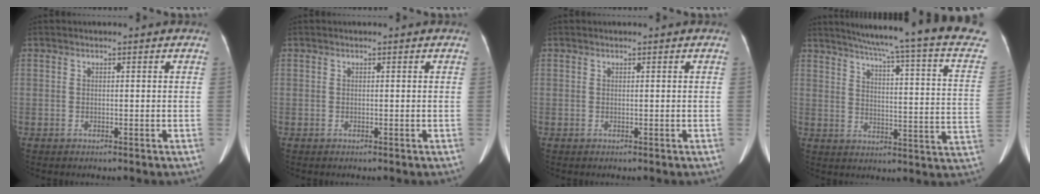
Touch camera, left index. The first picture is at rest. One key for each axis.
{"total": 0.0}
{"total": 0.0}
{"total": 23.4, "fx": 19.2, "fy": -0.1, "fz": 13.3, "tx": -0.193, "ty": -0.055, "tz": 0.222}